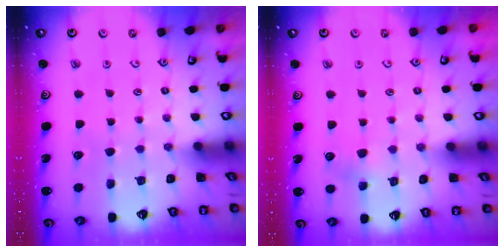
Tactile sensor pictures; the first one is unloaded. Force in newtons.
{"total": 3.8, "press": 3.7, "slide": 0.4}